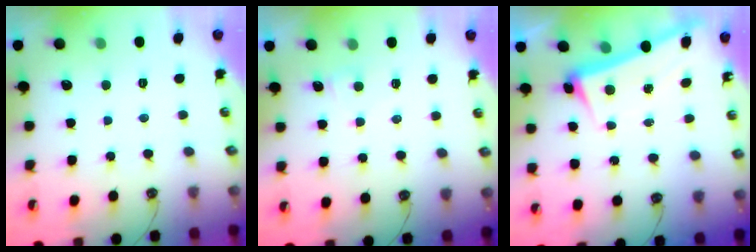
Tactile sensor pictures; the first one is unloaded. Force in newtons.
{"total": 1.2, "press": 1.1, "slide": 0.4}
{"total": 2.5, "press": 2.2, "slide": 1.1}